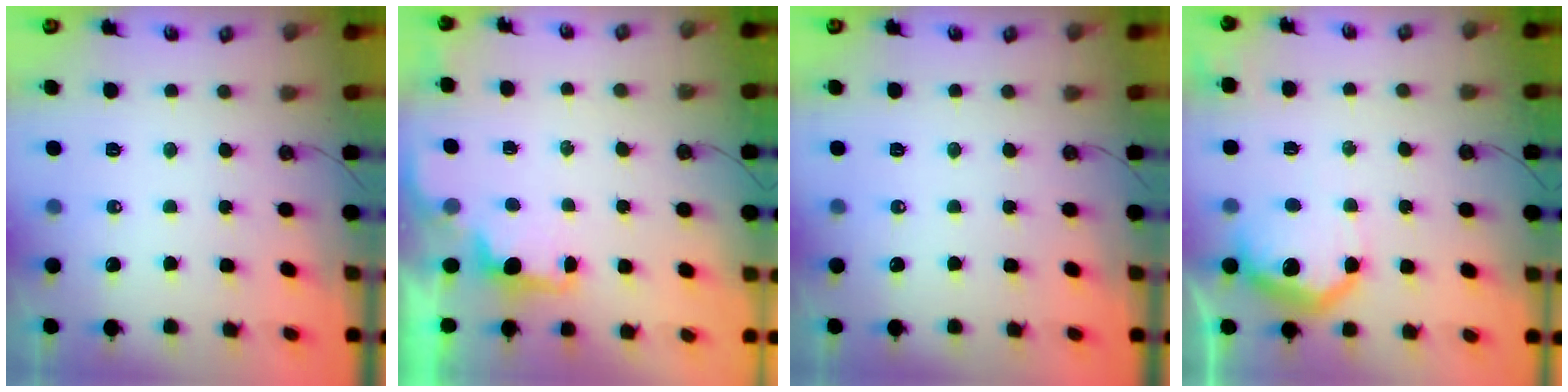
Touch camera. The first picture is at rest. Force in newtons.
{"total": 1.3, "press": 1.0, "slide": 0.8}
{"total": 0.0}
{"total": 9.9, "press": 9.9, "slide": 0.7}